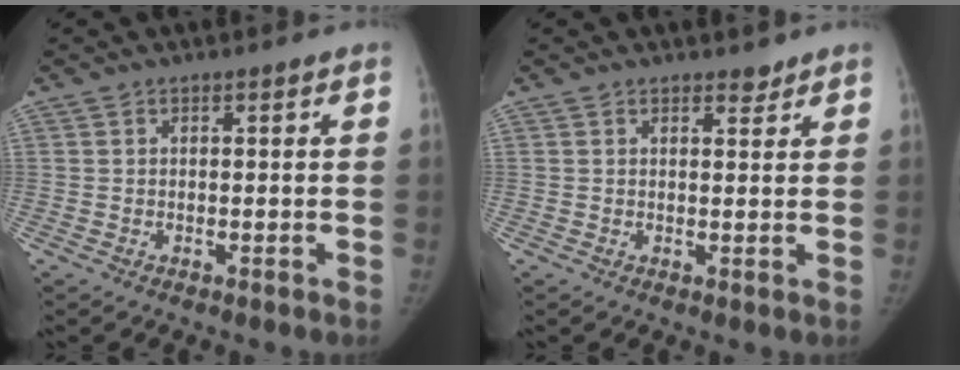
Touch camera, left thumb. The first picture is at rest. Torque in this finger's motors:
{"motor_torque": [0.31, -0.17, 0.29, -0.05, 0.11]}